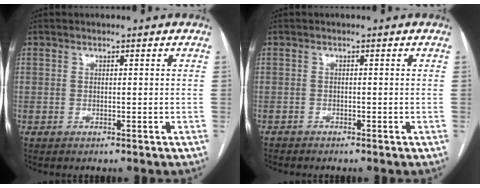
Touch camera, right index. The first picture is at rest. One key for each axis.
{"total": 1.0, "fx": -0.9, "fy": 0.3, "fz": -0.1, "tx": -0.002, "ty": 0.000, "tz": -0.019}